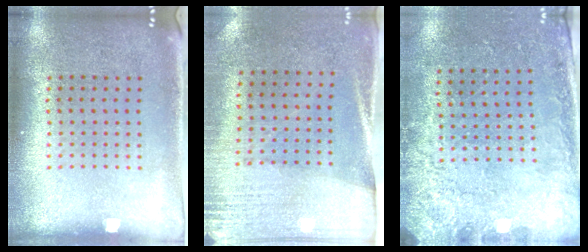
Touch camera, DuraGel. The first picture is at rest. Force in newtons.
{"total": 2.7, "press": 2.4, "slide": 1.4}
{"total": 2.7, "press": 2.2, "slide": 1.5}